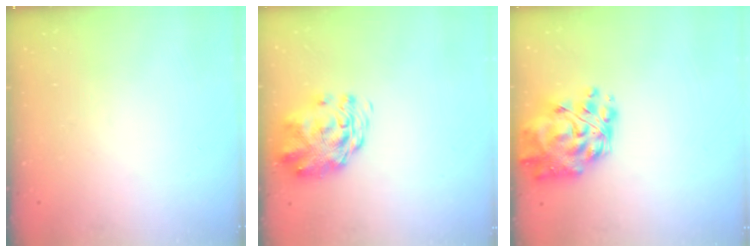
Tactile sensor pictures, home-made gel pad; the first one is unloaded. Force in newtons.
{"total": 3.3, "press": 3.2, "slide": 1.0}
{"total": 15.7, "press": 15.0, "slide": 4.9}